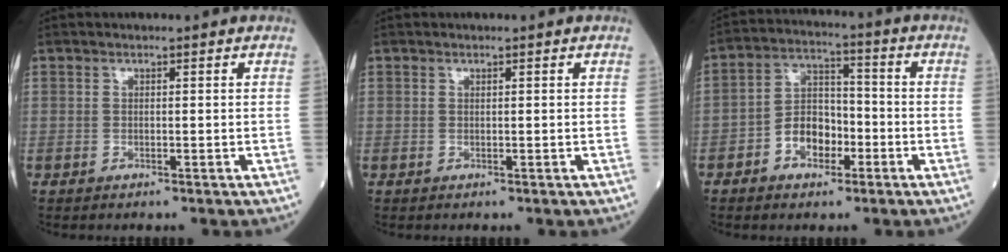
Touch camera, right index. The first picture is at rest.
{"total": 0.0}
{"total": 7.2, "force": [-2.9, 4.7, 4.7], "torque": [-0.087, 0.024, -0.054]}